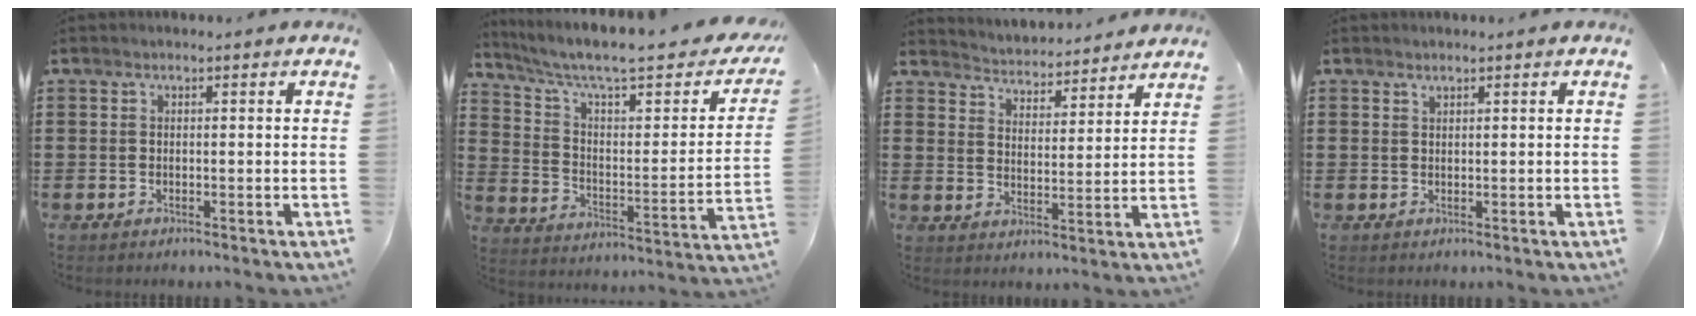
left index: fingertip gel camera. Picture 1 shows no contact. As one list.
[{"total": 8.1, "force": [5.9, 1.4, 5.4], "torque": [-0.120, -0.044, 0.093]}, {"total": 3.8, "force": [3.7, 0.2, -0.7], "torque": [-0.006, -0.025, 0.064]}, {"total": 0.7, "force": [0.6, 0.1, 0.3], "torque": [-0.008, -0.002, 0.013]}]